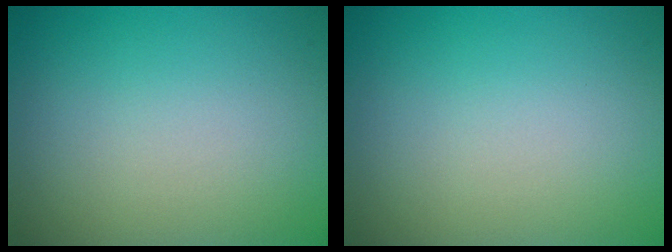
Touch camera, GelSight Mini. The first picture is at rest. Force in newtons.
{"total": 0.0}